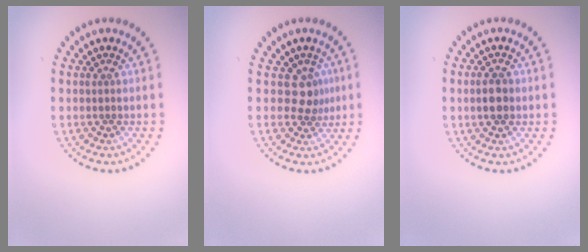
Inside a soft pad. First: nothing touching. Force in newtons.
{"total": 2.2, "press": 1.7, "slide": 1.4}
{"total": 2.0, "press": 2.0, "slide": 0.1}